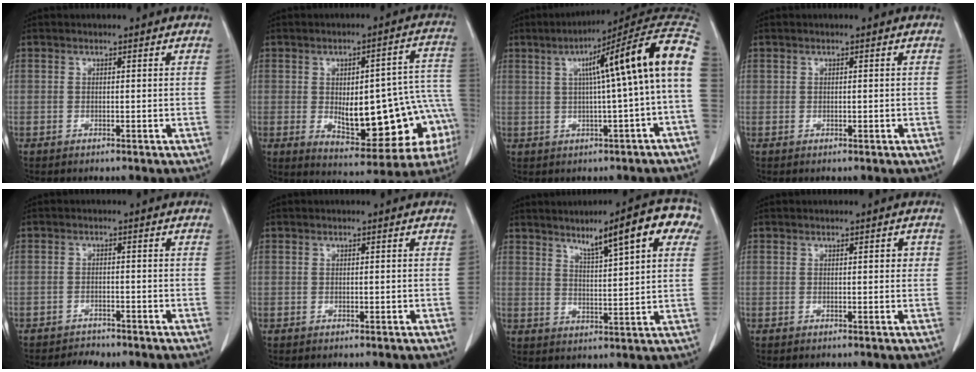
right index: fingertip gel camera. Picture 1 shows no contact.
{"total": 20.5, "force": [-3.9, 6.9, 18.8], "torque": [-0.183, 0.035, -0.020]}
{"total": 15.1, "force": [2.0, -0.6, 15.0], "torque": [-0.196, 0.038, 0.021]}
{"total": 0.0}
{"total": 3.5, "force": [-3.2, 1.4, 0.6], "torque": [-0.009, -0.001, -0.049]}
{"total": 0.0}
{"total": 11.5, "force": [6.1, 1.5, 9.7], "torque": [-0.131, 0.014, 0.084]}
{"total": 1.3, "force": [0.3, 0.6, 1.1], "torque": [-0.012, 0.002, 0.003]}